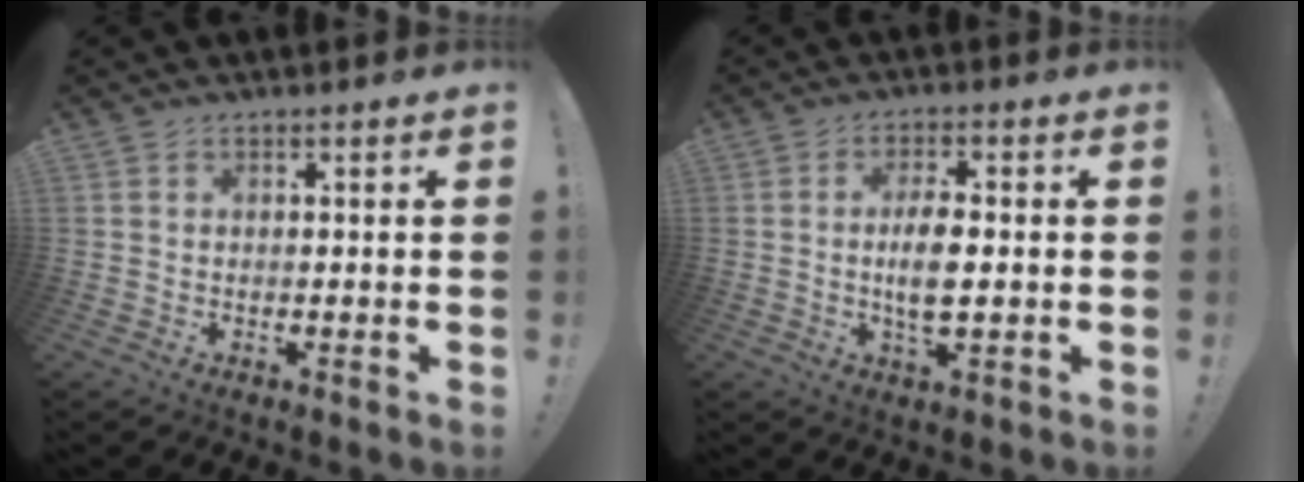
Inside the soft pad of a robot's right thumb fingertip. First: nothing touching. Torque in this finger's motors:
{"motor_torque": [0.87, 1.21, 0.85, -0.22, 0.34]}